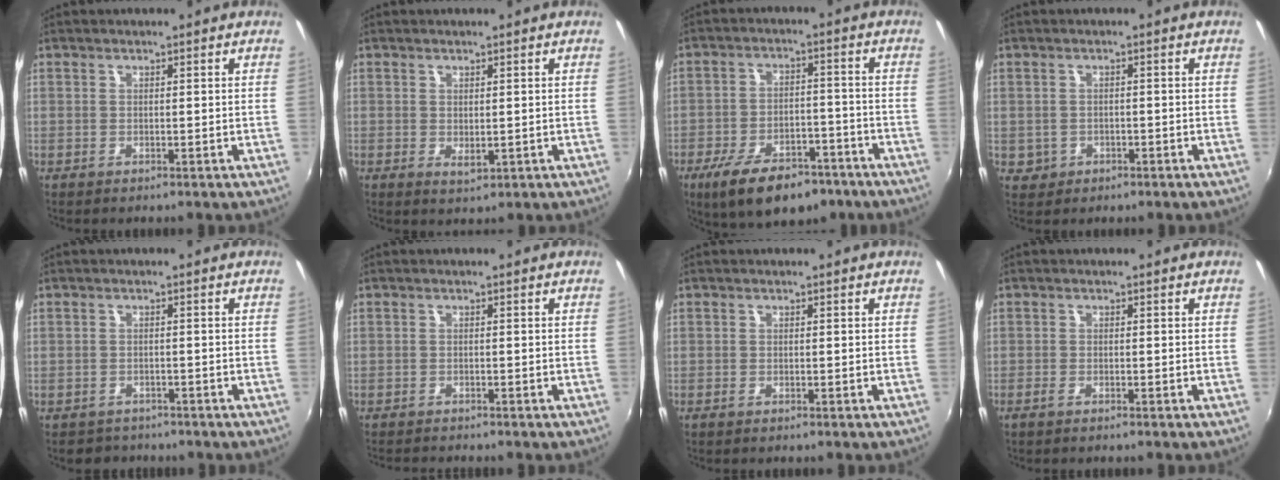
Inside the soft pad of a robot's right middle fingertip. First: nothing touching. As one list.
[{"total": 1.8, "force": [0.0, 1.1, 1.4], "torque": [-0.023, -0.006, 0.001]}, {"total": 15.1, "force": [-10.1, 6.8, 8.9], "torque": [-0.180, -0.012, -0.152]}, {"total": 3.2, "force": [-0.8, 2.9, 1.0], "torque": [-0.029, -0.001, -0.005]}, {"total": 3.1, "force": [-2.6, 1.8, 0.0], "torque": [-0.011, -0.002, -0.043]}, {"total": 2.5, "force": [-2.5, 0.1, 0.5], "torque": [-0.021, -0.016, -0.046]}, {"total": 0.6, "force": [-0.5, 0.1, 0.3], "torque": [-0.006, -0.003, -0.012]}, {"total": 1.3, "force": [-1.1, 0.2, 0.7], "torque": [-0.018, -0.003, -0.025]}]